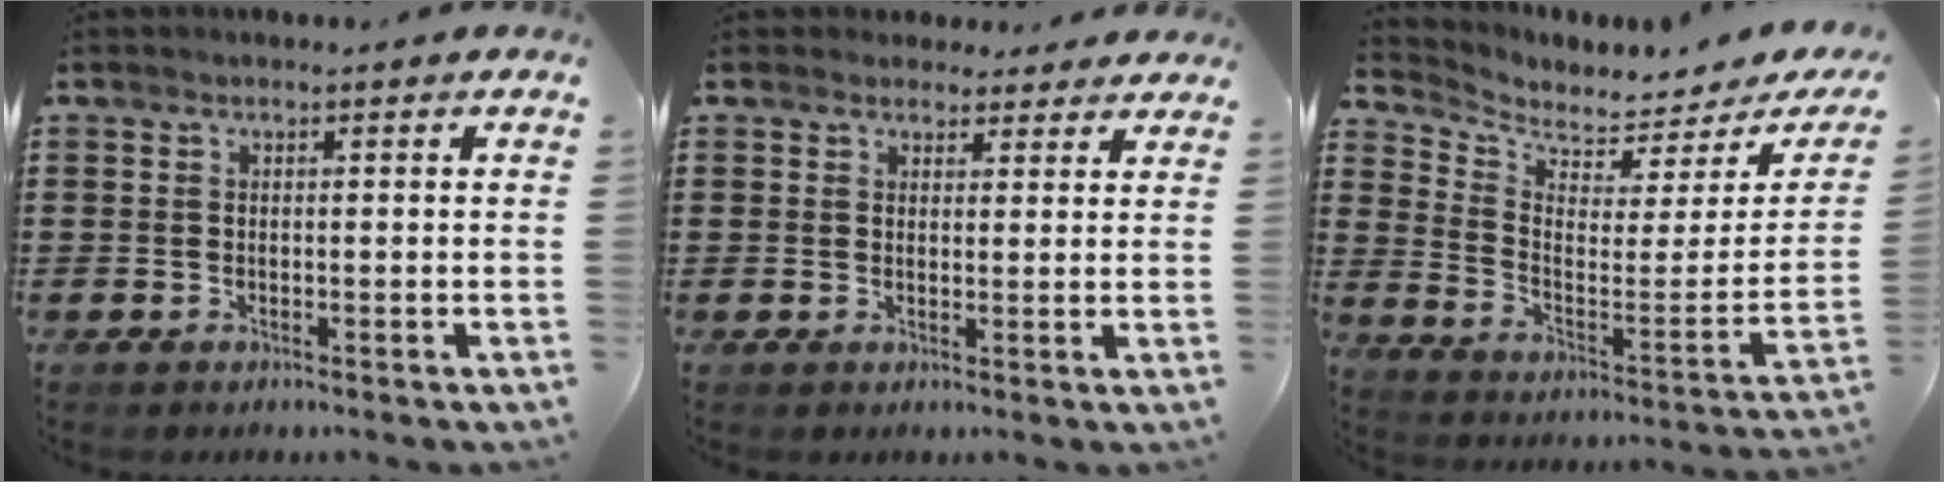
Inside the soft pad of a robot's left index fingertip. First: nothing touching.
{"total": 2.8, "force": [2.4, 1.4, 0.2], "torque": [-0.005, -0.001, 0.044]}
{"total": 3.2, "force": [3.0, 0.6, 0.8], "torque": [-0.041, -0.041, 0.047]}